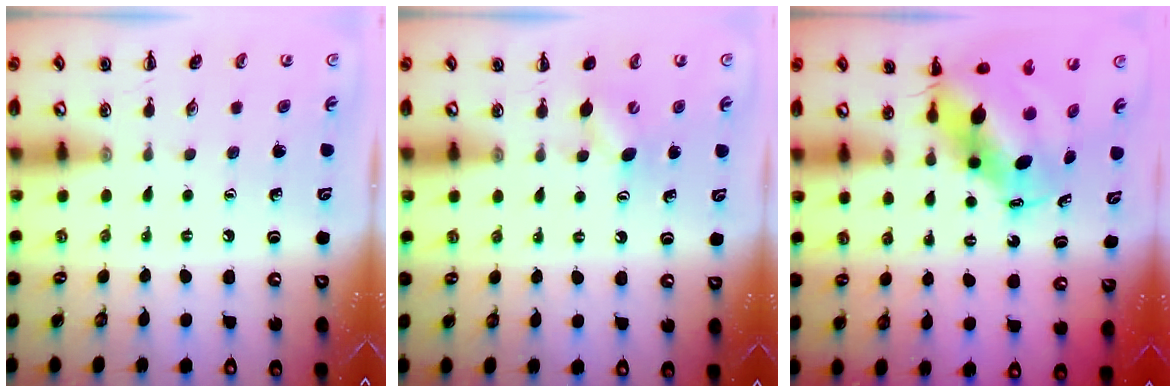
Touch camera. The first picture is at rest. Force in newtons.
{"total": 4.5, "press": 4.3, "slide": 1.2}
{"total": 9.2, "press": 9.0, "slide": 2.0}